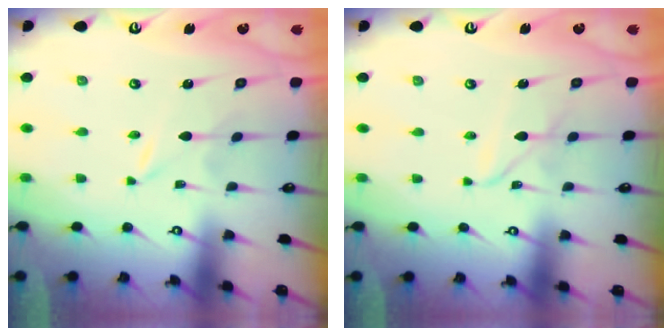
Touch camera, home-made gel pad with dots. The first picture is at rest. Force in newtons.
{"total": 3.9, "press": 3.9, "slide": 0.3}